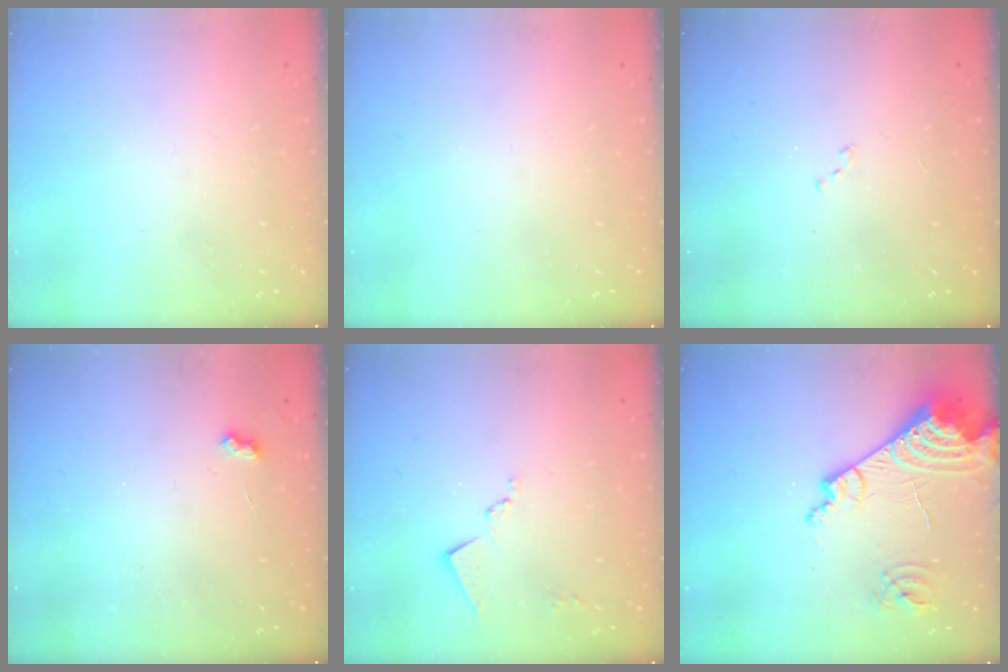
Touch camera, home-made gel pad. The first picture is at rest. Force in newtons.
{"total": 0.0}
{"total": 6.6, "press": 6.5, "slide": 0.8}
{"total": 3.7, "press": 3.6, "slide": 0.4}
{"total": 8.8, "press": 8.8, "slide": 0.4}
{"total": 16.9, "press": 16.8, "slide": 2.0}